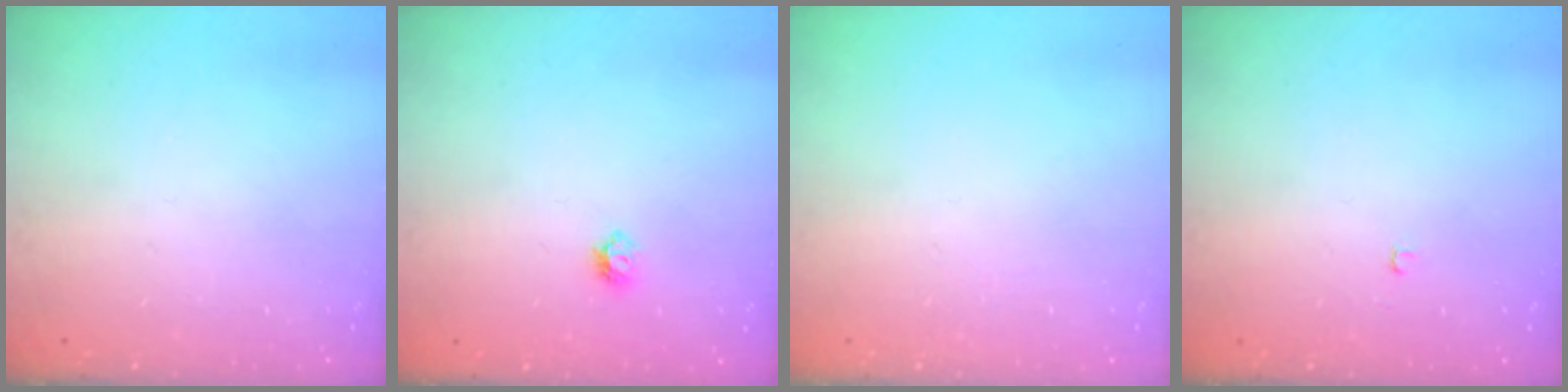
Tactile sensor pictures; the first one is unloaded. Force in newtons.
{"total": 4.9, "press": 4.9, "slide": 0.8}
{"total": 0.0}
{"total": 2.1, "press": 2.1, "slide": 0.2}